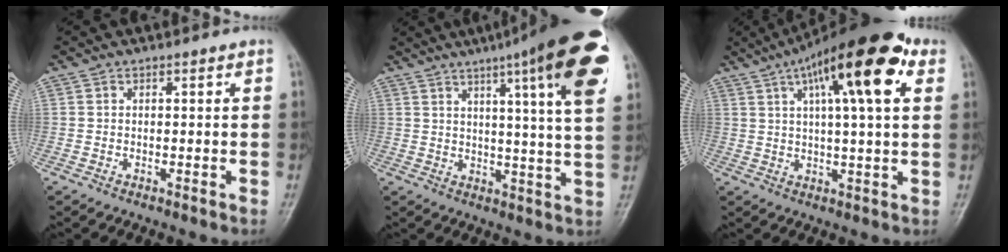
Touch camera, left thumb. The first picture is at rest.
{"total": 19.0, "force": [9.3, 1.9, 16.5], "torque": [-0.216, -0.024, 0.114]}
{"total": 18.7, "force": [7.8, 5.0, 16.2], "torque": [-0.237, 0.009, 0.116]}